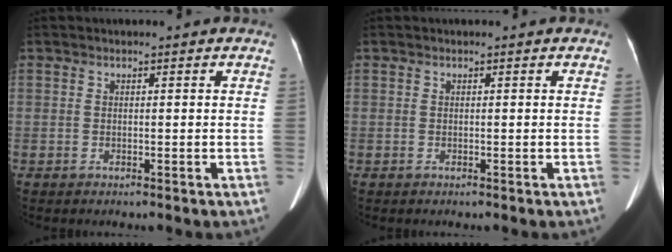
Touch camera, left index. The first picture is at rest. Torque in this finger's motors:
{"motor_torque": [0.00, 0.00, 0.00, 0.00]}